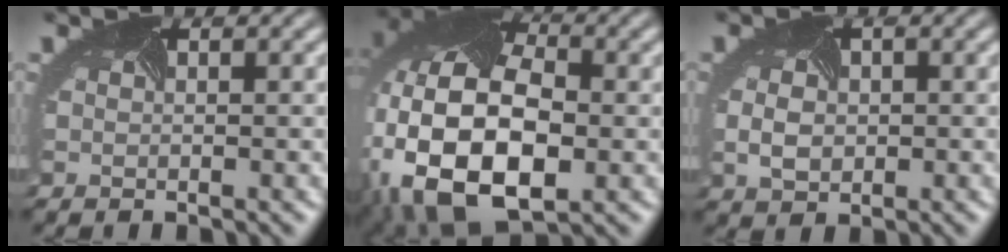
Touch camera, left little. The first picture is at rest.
{"total": 17.0, "force": [-3.4, 11.1, 12.4], "torque": [-0.243, -0.025, -0.043]}
{"total": 2.0, "force": [-0.5, 1.6, 1.2], "torque": [-0.035, -0.008, 0.002]}